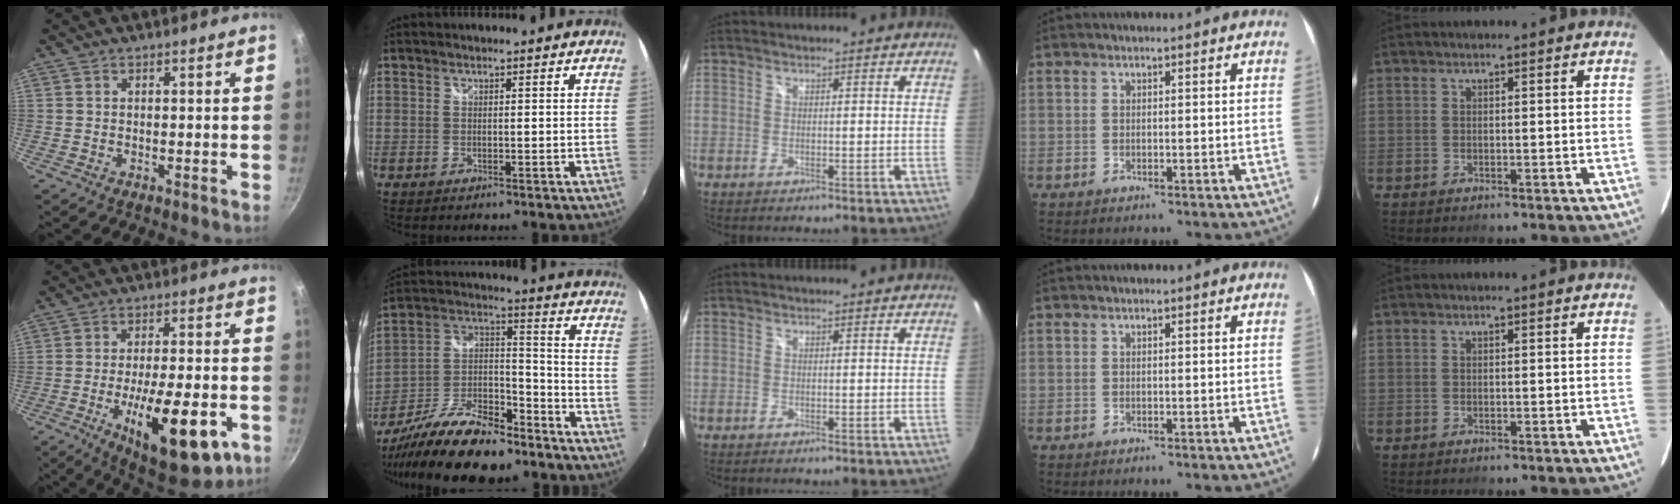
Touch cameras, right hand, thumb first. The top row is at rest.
{"thumb": {"total": 19.6, "force": [-7.2, 6.8, 16.9], "torque": [-0.234, 0.016, -0.099]}, "index": {"total": 20.7, "force": [-15.0, 7.6, 12.2], "torque": [-0.240, -0.010, -0.251]}}